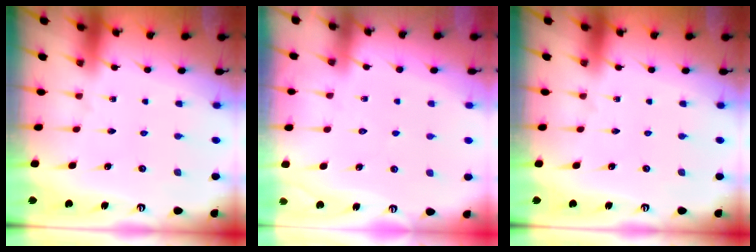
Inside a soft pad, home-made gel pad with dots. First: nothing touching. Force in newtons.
{"total": 4.3, "press": 4.2, "slide": 0.6}
{"total": 0.0}